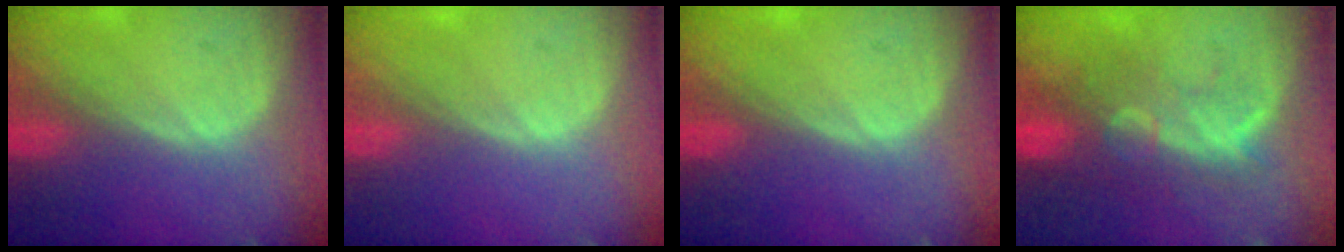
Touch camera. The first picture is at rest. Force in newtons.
{"total": 0.0}
{"total": 0.0}
{"total": 9.6, "press": 8.7, "slide": 4.0}